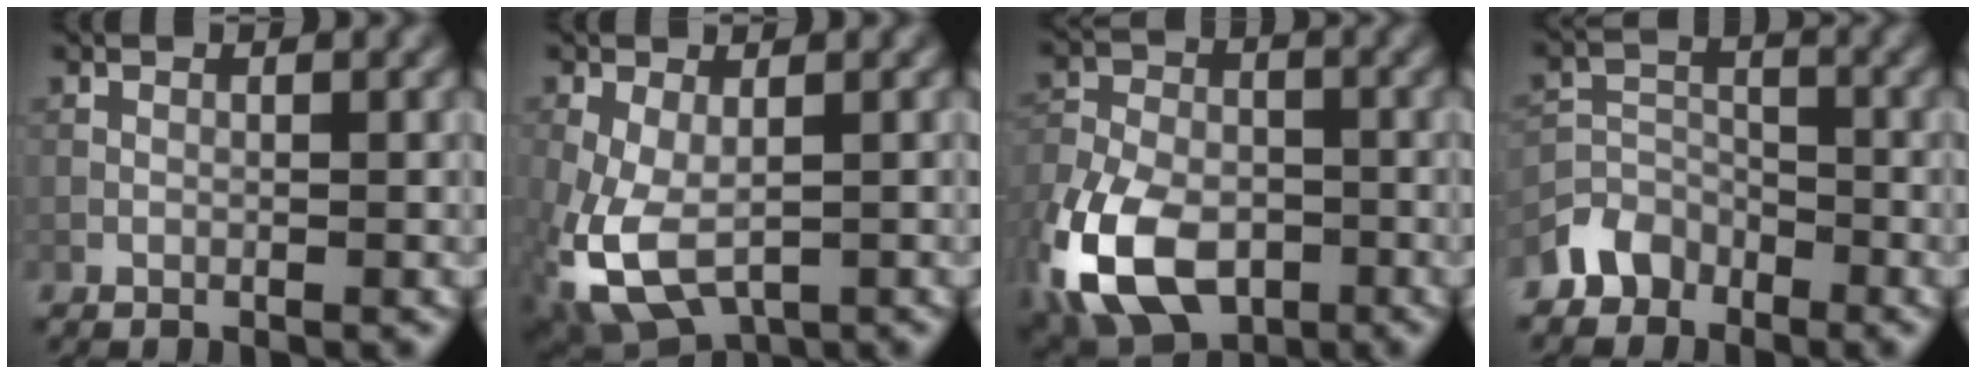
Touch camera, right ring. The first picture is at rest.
{"total": 7.9, "force": [-2.5, 4.3, 6.2], "torque": [-0.159, -0.024, -0.037]}
{"total": 12.3, "force": [-5.6, 7.5, 8.0], "torque": [-0.186, -0.027, -0.116]}
{"total": 3.3, "force": [-2.6, 2.0, 0.3], "torque": [-0.002, 0.003, -0.056]}